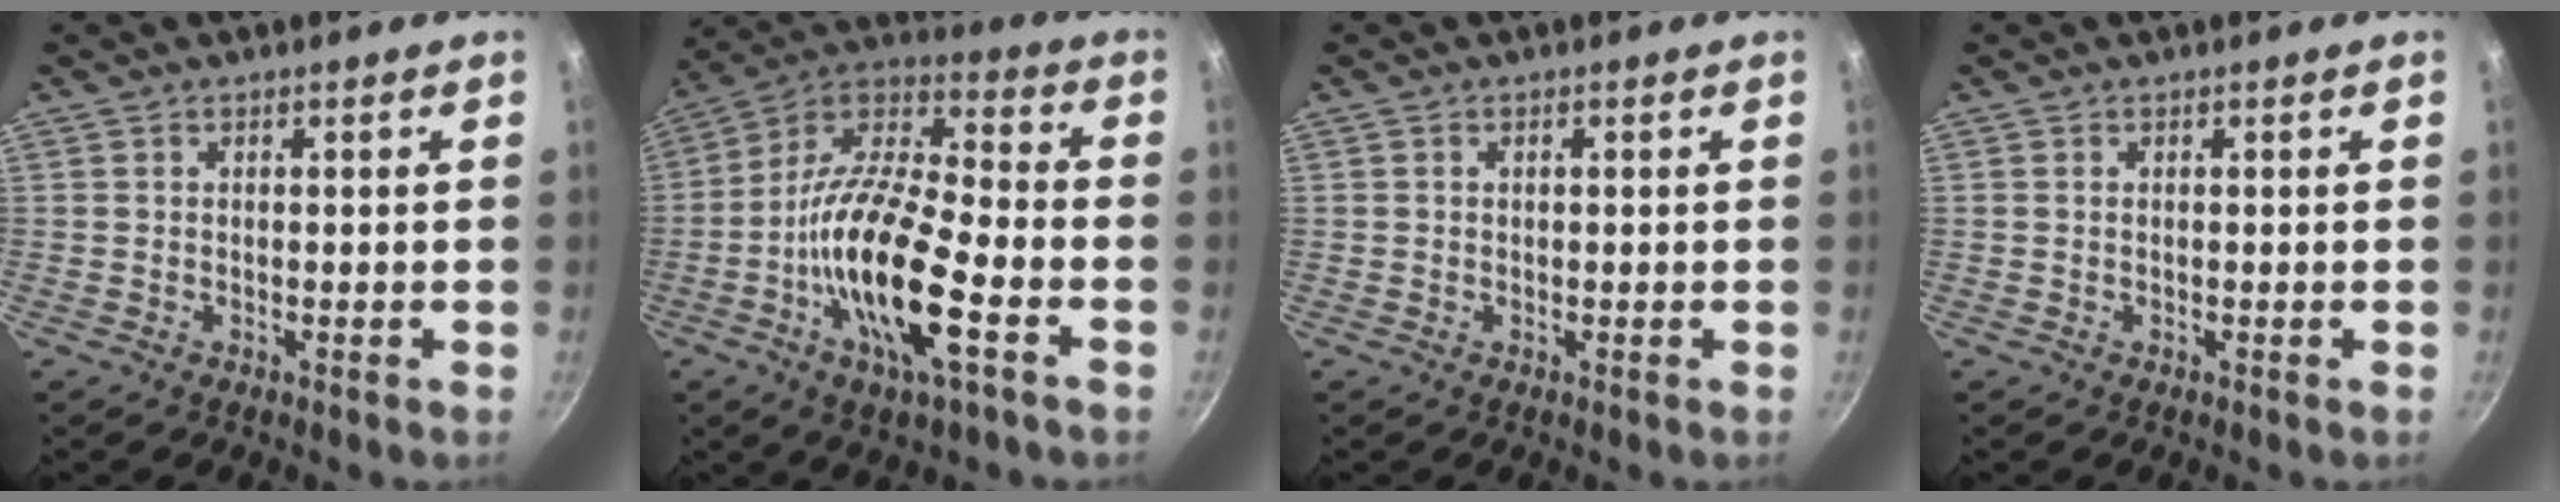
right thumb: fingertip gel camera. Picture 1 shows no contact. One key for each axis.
{"total": 20.2, "fx": -6.6, "fy": 6.5, "fz": 17.9, "tx": -0.332, "ty": 0.031, "tz": -0.141}
{"total": 0.6, "fx": 0.1, "fy": 0.4, "fz": 0.4, "tx": -0.006, "ty": 0.004, "tz": 0.002}
{"total": 0.0}